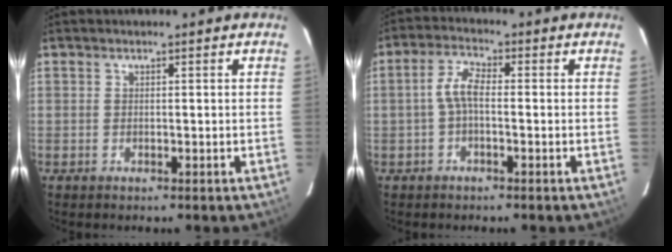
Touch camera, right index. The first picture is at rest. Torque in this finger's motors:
{"motor_torque": [0.50, -0.20, 0.36, 0.10]}